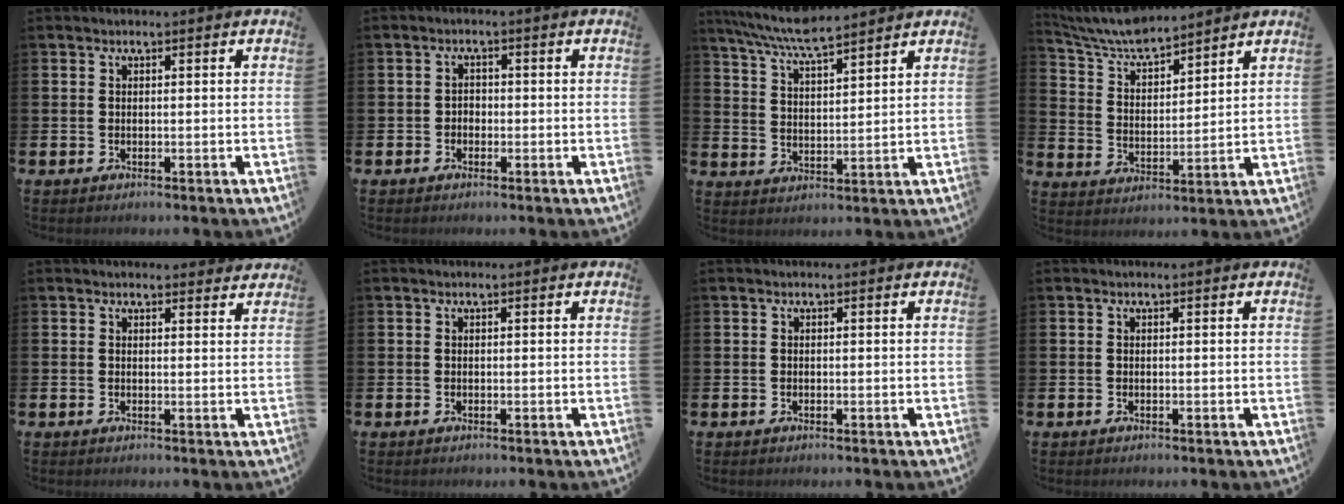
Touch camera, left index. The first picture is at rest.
{"total": 1.5, "force": [-0.8, 1.2, 0.5], "torque": [-0.008, 0.004, -0.019]}
{"total": 6.9, "force": [6.5, 0.4, 2.3], "torque": [-0.068, -0.032, 0.118]}
{"total": 6.8, "force": [6.5, 0.8, 1.8], "torque": [-0.065, -0.036, 0.116]}
{"total": 1.5, "force": [1.5, 0.4, 0.1], "torque": [0.008, -0.005, 0.025]}
{"total": 0.0}
{"total": 0.0}
{"total": 0.0}